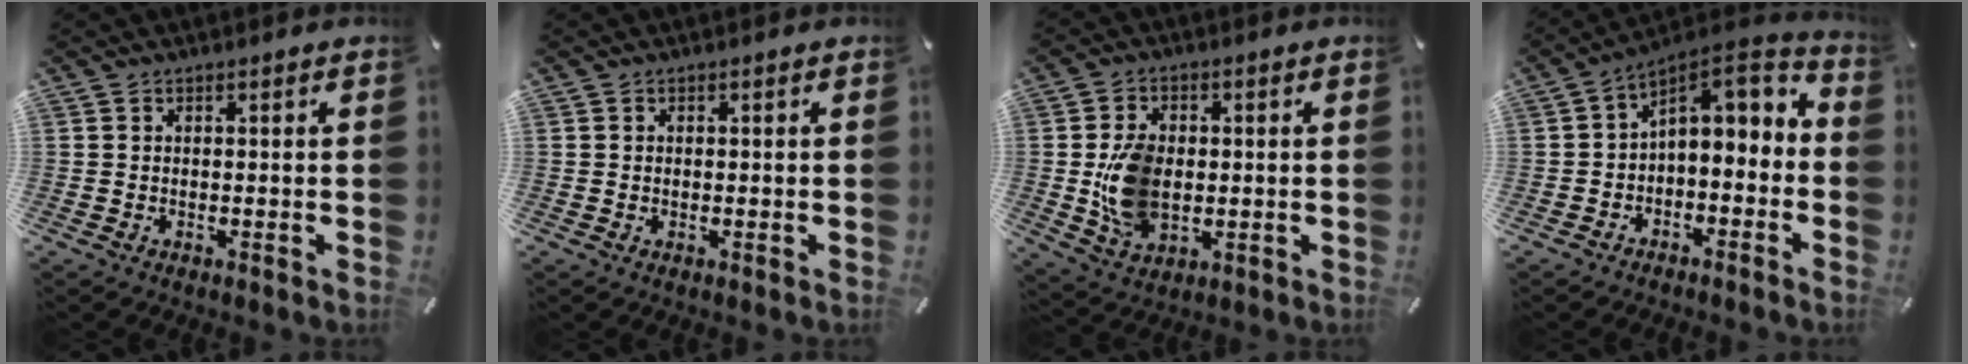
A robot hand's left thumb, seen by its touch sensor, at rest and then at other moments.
{"total": 0.0}
{"total": 10.5, "force": [-0.6, 7.6, 7.2], "torque": [-0.150, 0.002, -0.010]}
{"total": 4.7, "force": [1.0, 3.5, 2.9], "torque": [-0.034, -0.028, 0.009]}